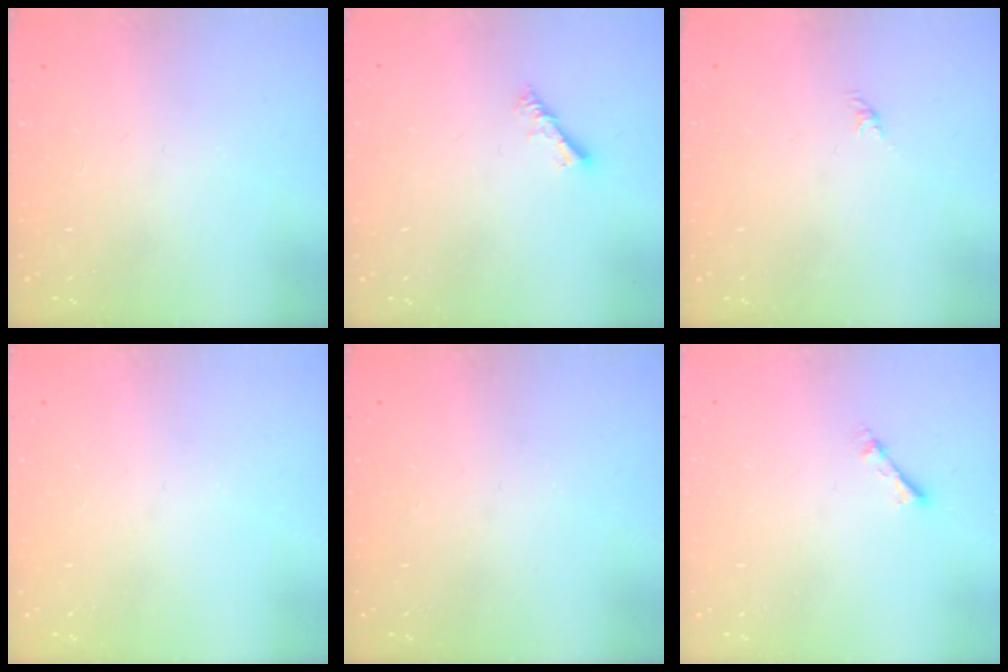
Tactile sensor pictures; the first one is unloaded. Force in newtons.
{"total": 4.2, "press": 4.2, "slide": 0.5}
{"total": 0.0}
{"total": 0.0}
{"total": 0.0}
{"total": 3.3, "press": 3.2, "slide": 0.4}